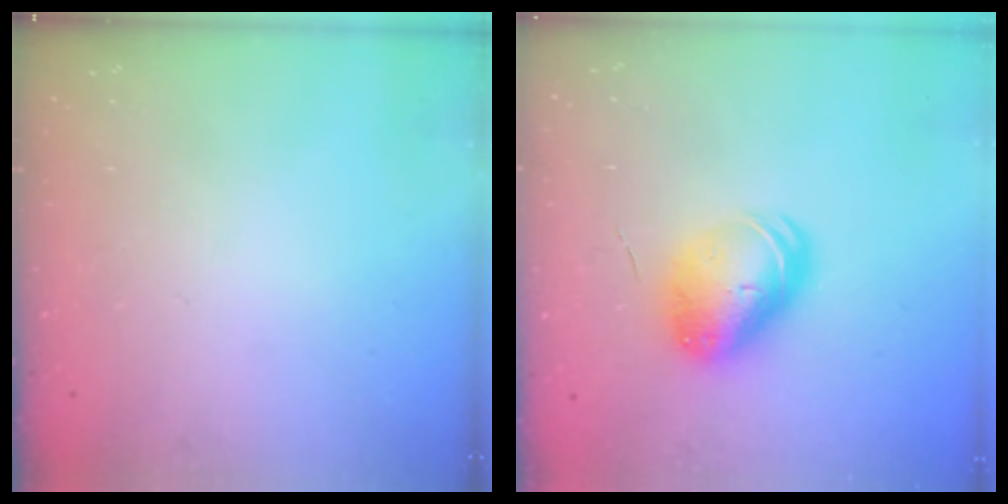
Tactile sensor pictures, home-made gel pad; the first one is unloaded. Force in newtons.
{"total": 10.8, "press": 10.5, "slide": 2.2}